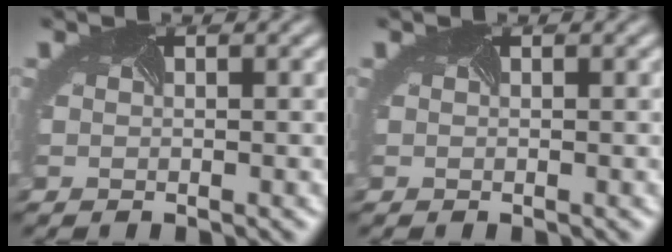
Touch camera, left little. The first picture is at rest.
{"total": 0.0}